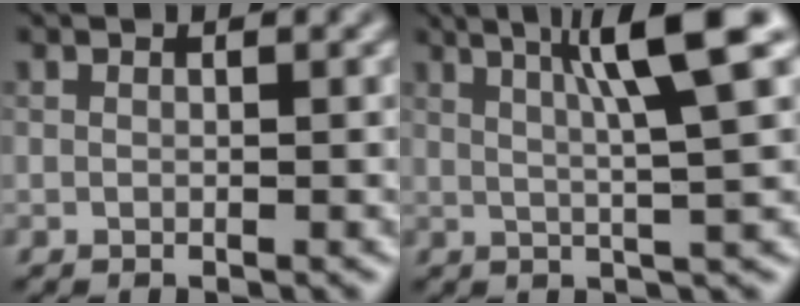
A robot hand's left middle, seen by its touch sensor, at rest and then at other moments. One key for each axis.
{"total": 7.9, "fx": 2.9, "fy": 1.0, "fz": 7.3, "tx": -0.095, "ty": 0.018, "tz": 0.045}